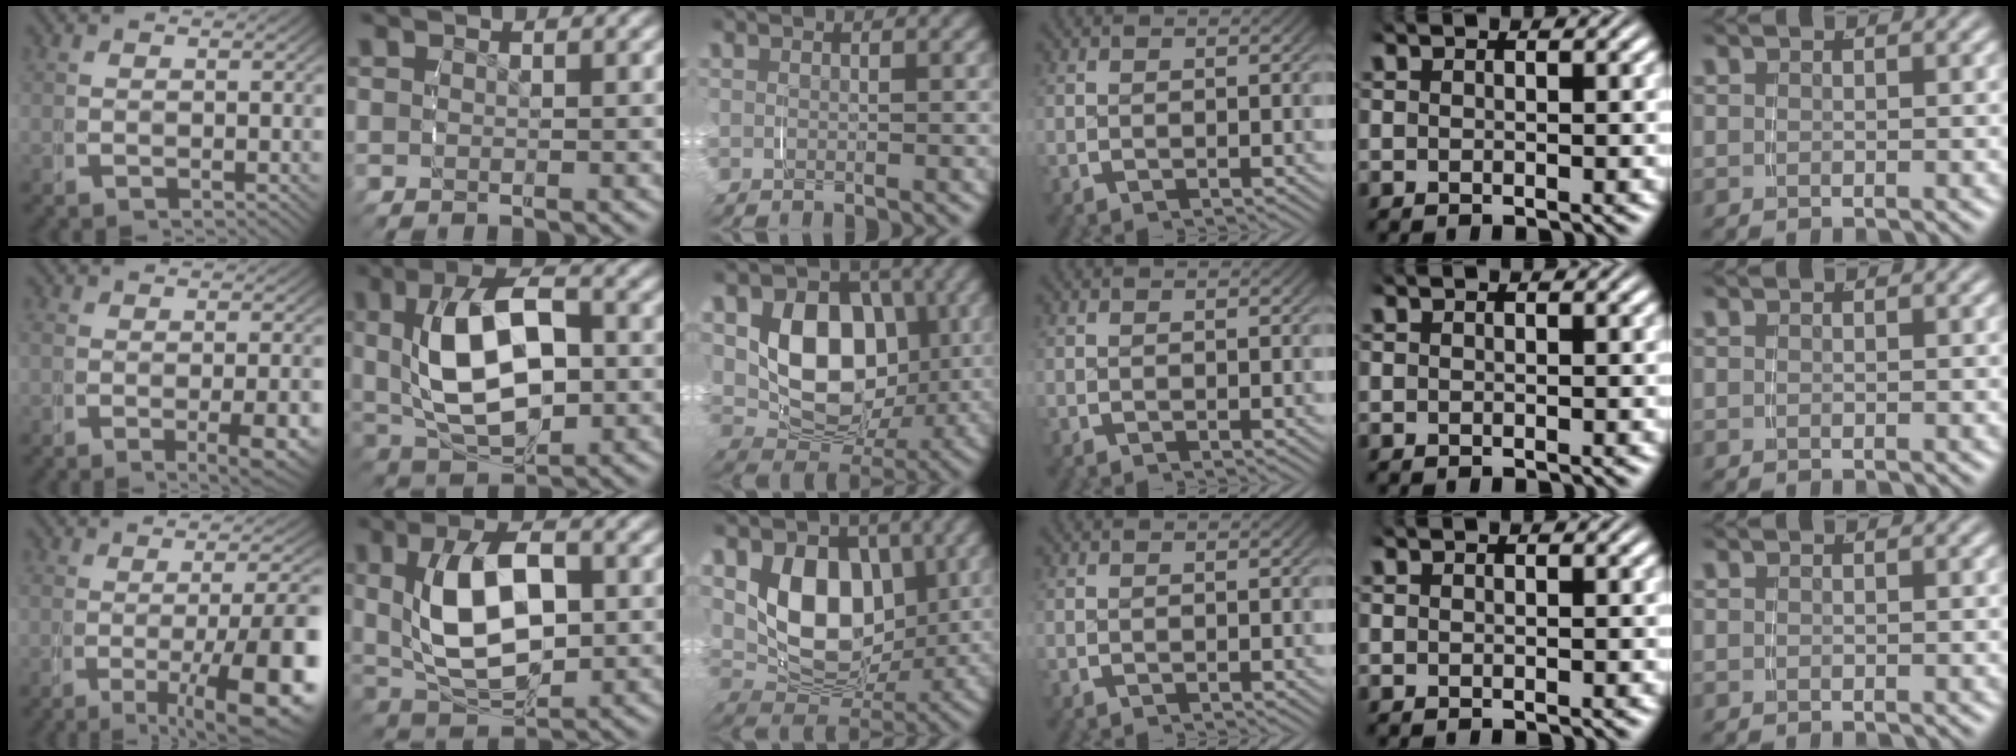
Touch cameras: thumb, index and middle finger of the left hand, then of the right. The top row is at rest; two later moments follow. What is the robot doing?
{"motion": "grasp_and_lifting", "object": "pencil case"}